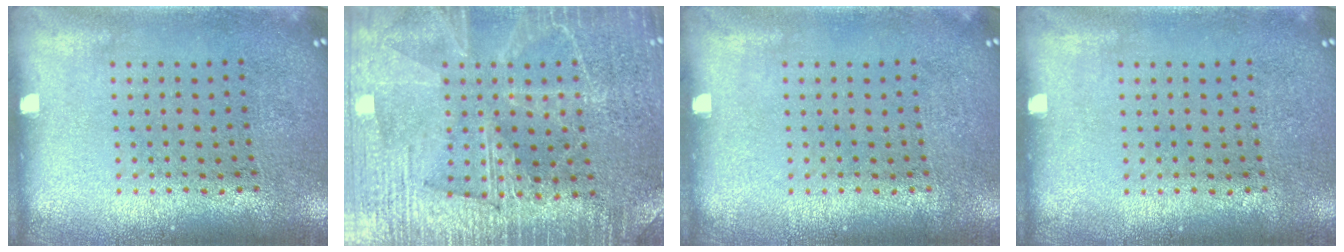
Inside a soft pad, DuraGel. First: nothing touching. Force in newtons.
{"total": 3.8, "press": 3.7, "slide": 1.0}
{"total": 0.0}
{"total": 0.0}